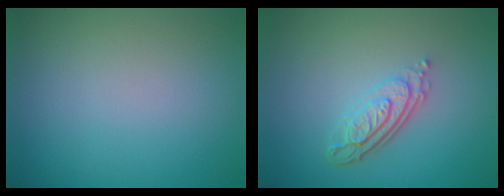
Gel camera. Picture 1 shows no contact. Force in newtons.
{"total": 4.0, "press": 2.9, "slide": 2.8}